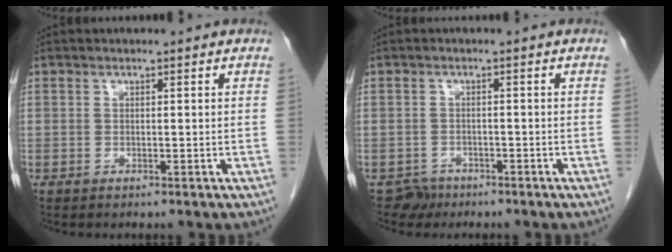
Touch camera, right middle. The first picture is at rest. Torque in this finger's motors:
{"motor_torque": [-0.38, -0.46, -0.02, -0.04]}